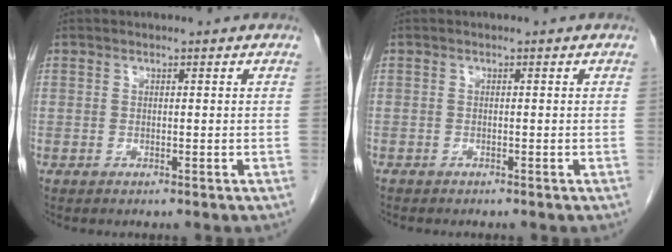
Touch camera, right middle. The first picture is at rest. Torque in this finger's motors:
{"motor_torque": [0.89, -0.85, 0.51, 0.10]}